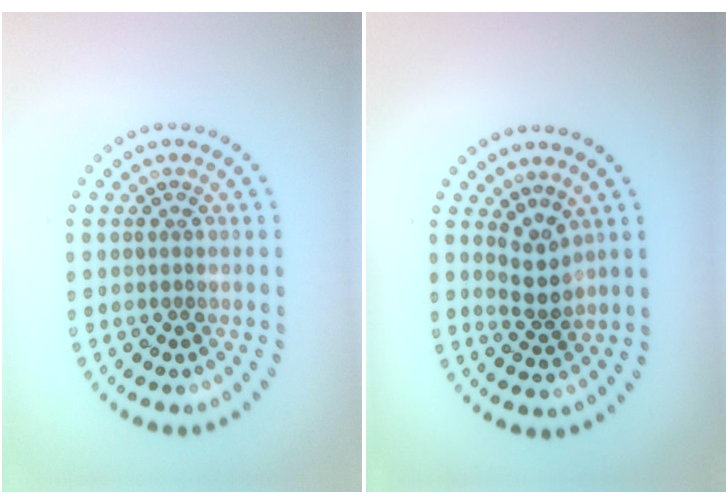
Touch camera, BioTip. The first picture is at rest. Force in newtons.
{"total": 2.2, "press": 1.7, "slide": 1.4}